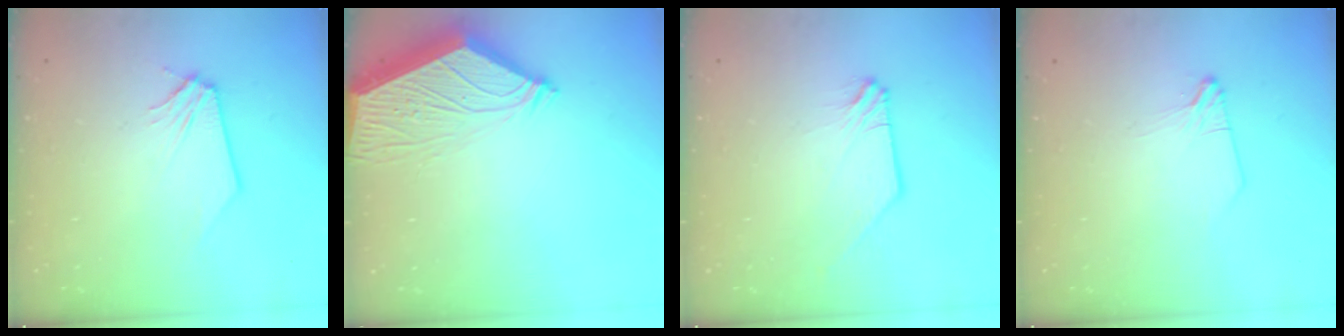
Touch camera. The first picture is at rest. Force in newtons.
{"total": 6.7, "press": 6.7, "slide": 1.0}
{"total": 0.0}
{"total": 2.0, "press": 2.0, "slide": 0.4}